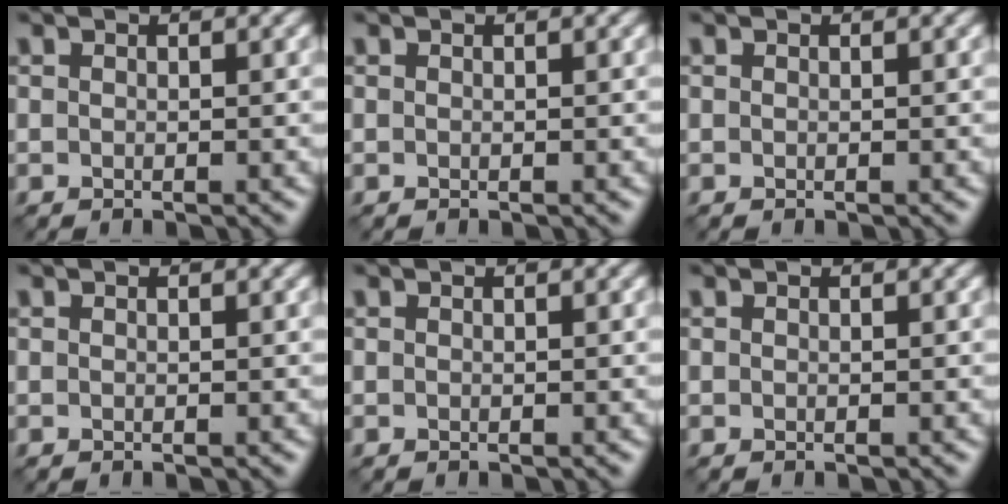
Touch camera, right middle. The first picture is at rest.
{"total": 0.0}
{"total": 0.0}
{"total": 0.0}
{"total": 0.0}
{"total": 0.0}